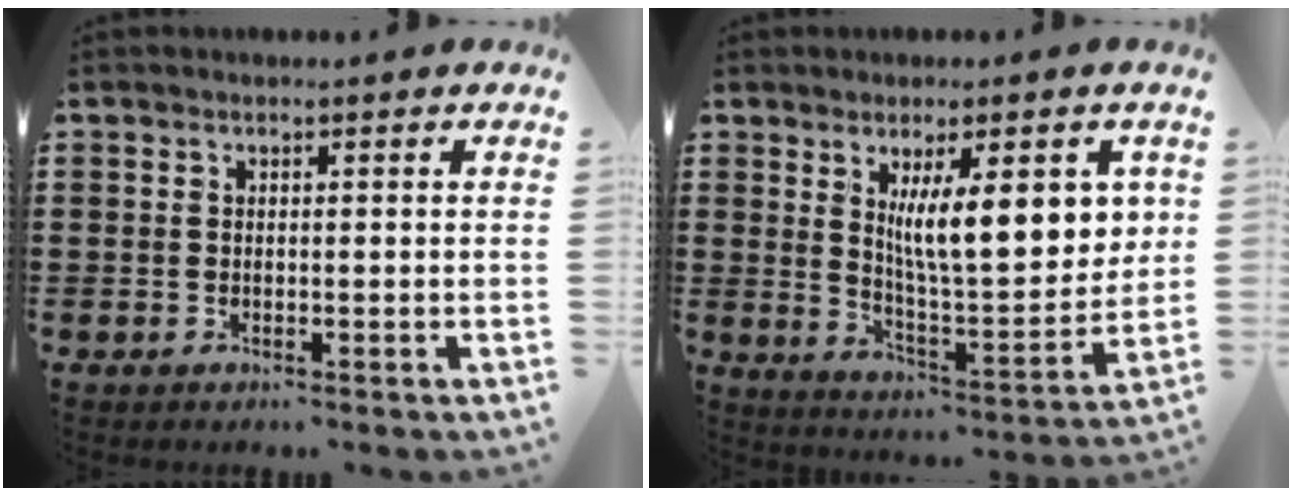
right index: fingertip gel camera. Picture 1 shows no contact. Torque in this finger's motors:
{"motor_torque": [1.40, 0.74, 0.50, 0.21]}